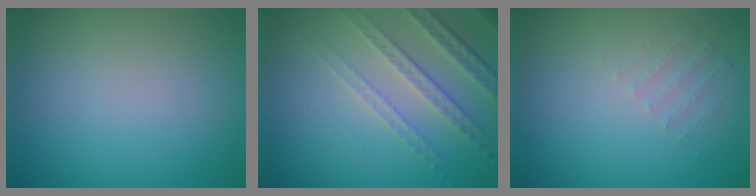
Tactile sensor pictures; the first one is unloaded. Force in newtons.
{"total": 4.6, "press": 3.3, "slide": 3.2}
{"total": 0.6, "press": 0.5, "slide": 0.4}